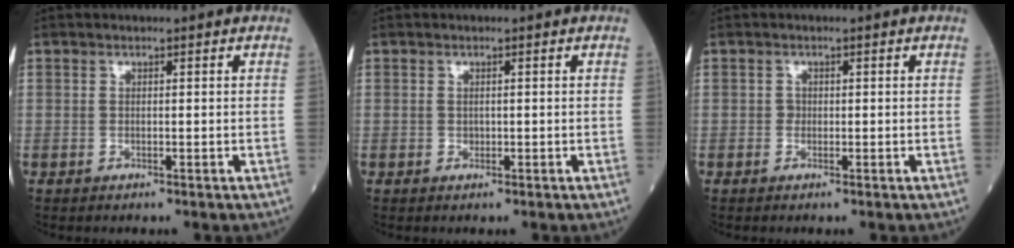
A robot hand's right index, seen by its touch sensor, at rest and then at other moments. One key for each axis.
{"total": 0.7, "fx": 0.0, "fy": 0.6, "fz": 0.4, "tx": -0.009, "ty": 0.000, "tz": 0.000}
{"total": 0.7, "fx": -0.1, "fy": 0.7, "fz": 0.2, "tx": 0.000, "ty": 0.003, "tz": -0.003}